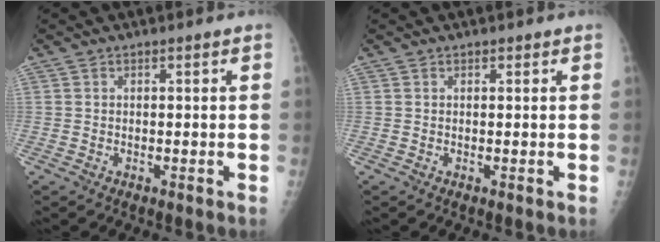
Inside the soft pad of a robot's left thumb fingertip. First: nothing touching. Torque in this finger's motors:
{"motor_torque": [0.18, 0.02, -0.18, -0.02, 0.00]}